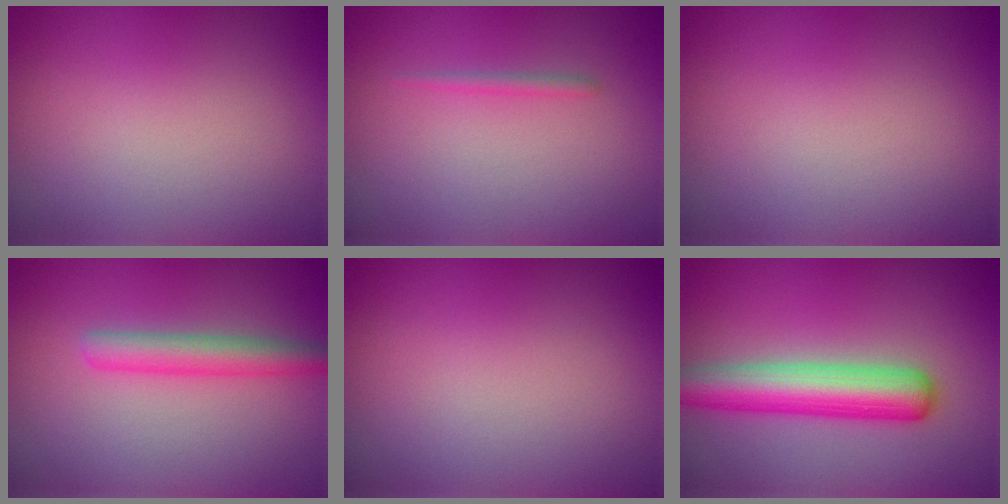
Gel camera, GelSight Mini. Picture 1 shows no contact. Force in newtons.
{"total": 0.8, "press": 0.8, "slide": 0.1}
{"total": 0.0}
{"total": 3.0, "press": 3.0, "slide": 0.1}
{"total": 0.0}
{"total": 5.9, "press": 5.9, "slide": 0.2}